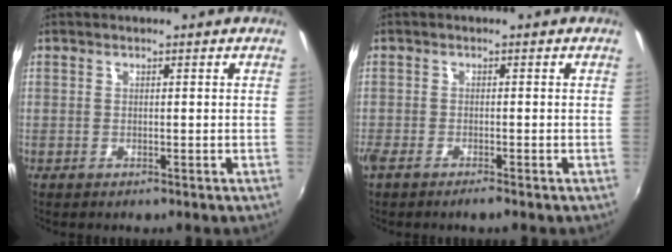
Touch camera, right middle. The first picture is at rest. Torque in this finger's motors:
{"motor_torque": [0.43, -0.39, 0.04, 0.03]}